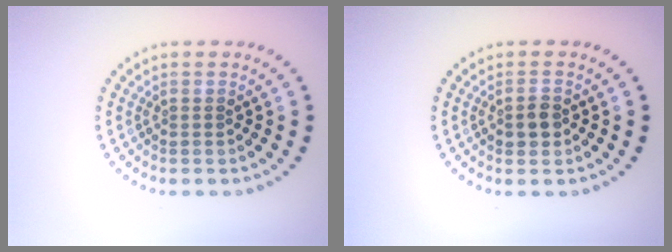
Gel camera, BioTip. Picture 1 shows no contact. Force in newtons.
{"total": 1.7, "press": 1.6, "slide": 0.3}